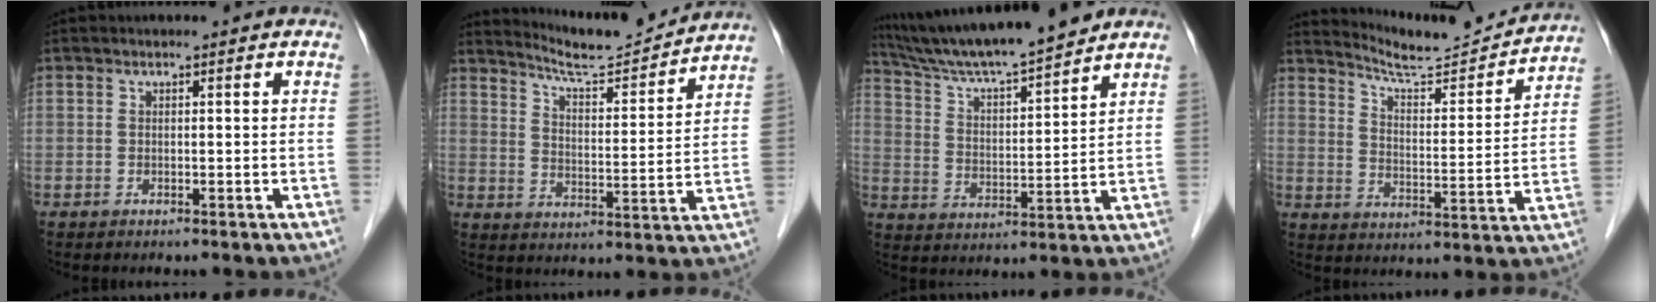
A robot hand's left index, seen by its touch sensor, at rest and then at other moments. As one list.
[{"total": 11.6, "force": [11.3, -0.9, 2.3], "torque": [-0.047, -0.011, 0.173]}, {"total": 15.0, "force": [13.6, -0.1, 6.5], "torque": [-0.119, 0.011, 0.231]}, {"total": 13.3, "force": [13.1, -0.2, 2.3], "torque": [-0.044, -0.021, 0.192]}]